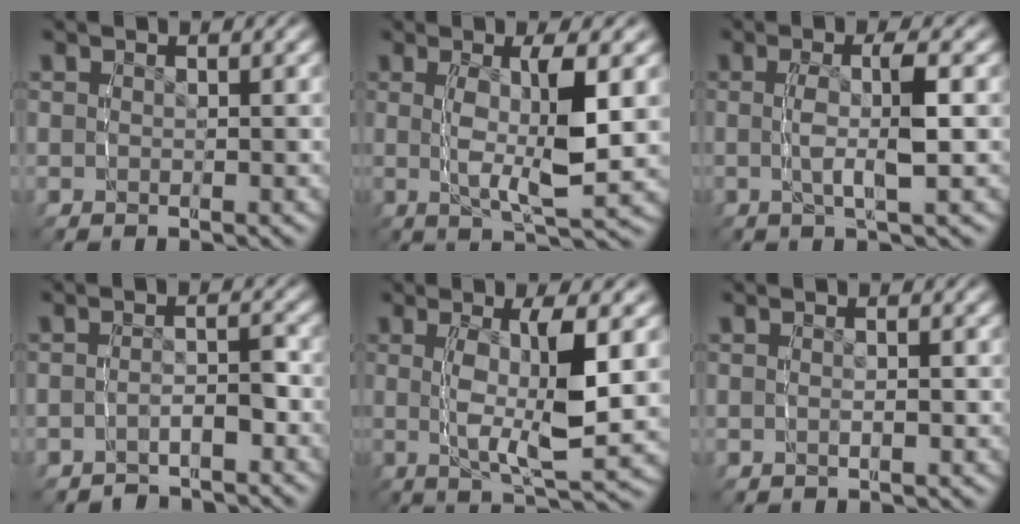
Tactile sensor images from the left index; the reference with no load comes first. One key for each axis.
{"total": 6.1, "fx": 0.3, "fy": 1.1, "fz": 6.0, "tx": -0.111, "ty": -0.009, "tz": 0.014}
{"total": 3.2, "fx": -0.2, "fy": -0.1, "fz": 3.2, "tx": -0.068, "ty": -0.002, "tz": -0.001}
{"total": 3.4, "fx": -3.1, "fy": 1.4, "fz": 0.8, "tx": -0.025, "ty": -0.007, "tz": -0.049}
{"total": 6.8, "fx": 0.3, "fy": 1.5, "fz": 6.6, "tx": -0.123, "ty": -0.013, "tz": 0.015}
{"total": 0.5, "fx": -0.4, "fy": -0.2, "fz": -0.2, "tx": -0.008, "ty": -0.001, "tz": -0.007}